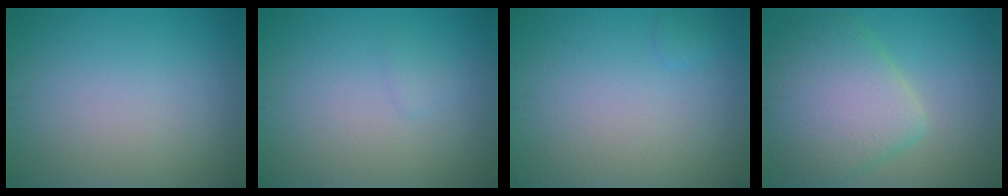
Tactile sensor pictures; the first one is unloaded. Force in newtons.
{"total": 0.5, "press": 0.5, "slide": 0.0}
{"total": 0.6, "press": 0.6, "slide": 0.1}
{"total": 7.2, "press": 7.2, "slide": 0.3}